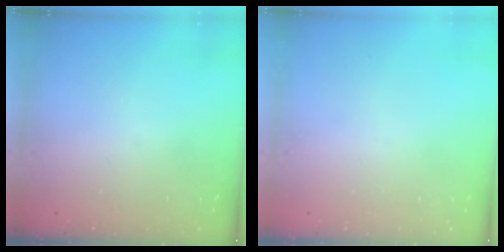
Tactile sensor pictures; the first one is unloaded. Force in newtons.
{"total": 0.0}